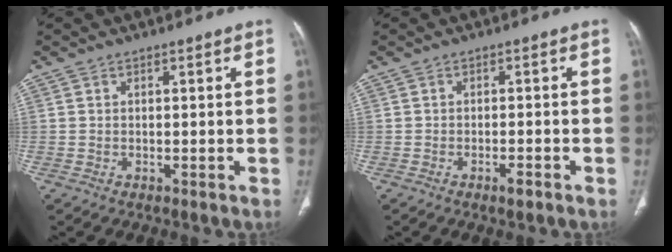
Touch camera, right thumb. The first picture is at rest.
{"total": 2.0, "force": [-1.2, 0.3, 1.5], "torque": [-0.029, 0.004, -0.021]}